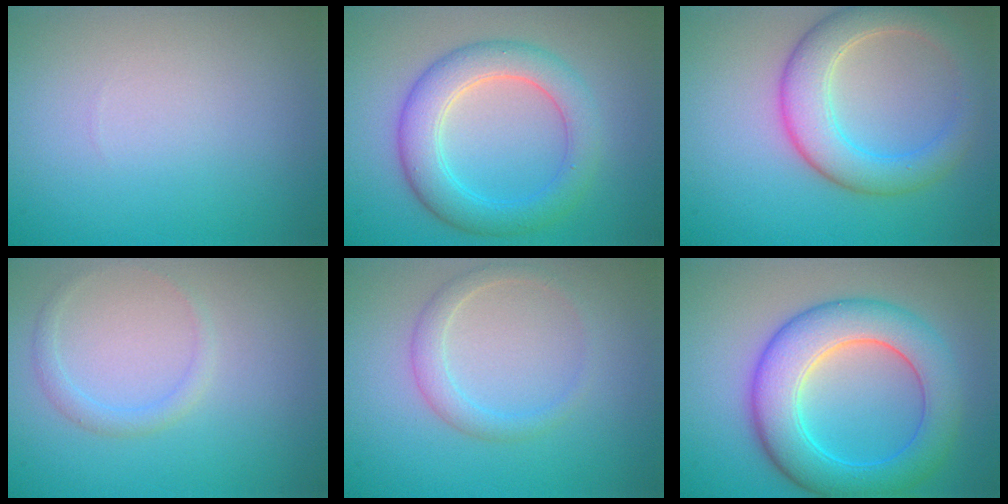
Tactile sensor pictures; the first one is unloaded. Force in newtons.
{"total": 5.3, "press": 5.3, "slide": 0.1}
{"total": 5.1, "press": 5.1, "slide": 0.3}
{"total": 1.3, "press": 1.3, "slide": 0.1}
{"total": 1.9, "press": 1.9, "slide": 0.1}
{"total": 7.7, "press": 7.7, "slide": 0.1}